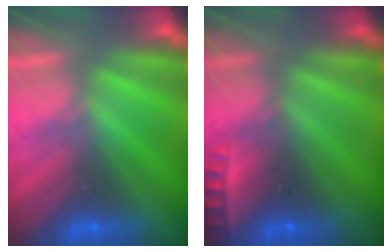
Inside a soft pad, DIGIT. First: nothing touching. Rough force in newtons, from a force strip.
{"total": 2.3}